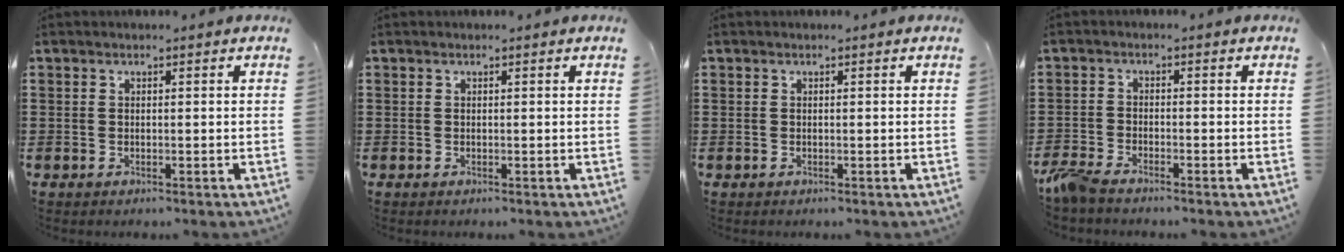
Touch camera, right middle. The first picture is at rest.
{"total": 0.0}
{"total": 0.0}
{"total": 3.1, "force": [-2.8, 0.6, 1.4], "torque": [-0.051, -0.005, -0.064]}